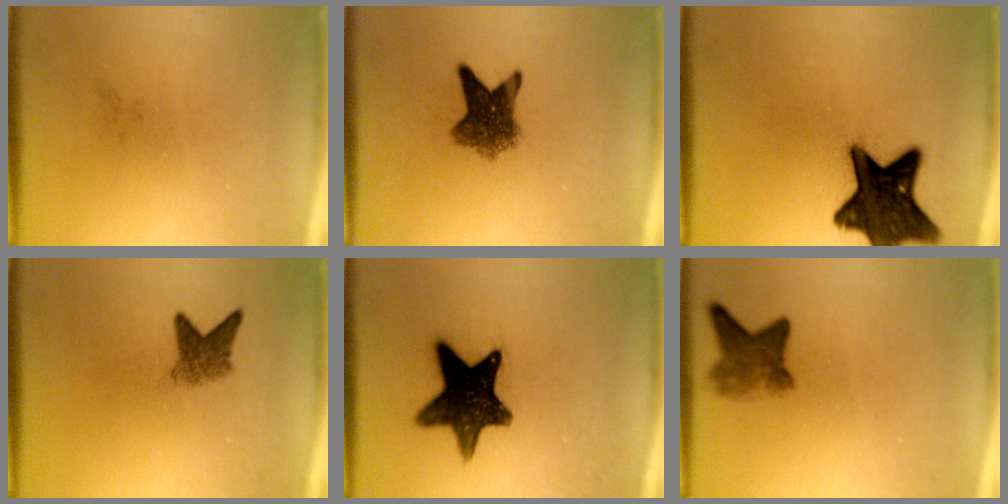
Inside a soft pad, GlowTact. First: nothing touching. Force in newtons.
{"total": 6.3}
{"total": 14.2}
{"total": 3.1}
{"total": 13.3}
{"total": 4.2}